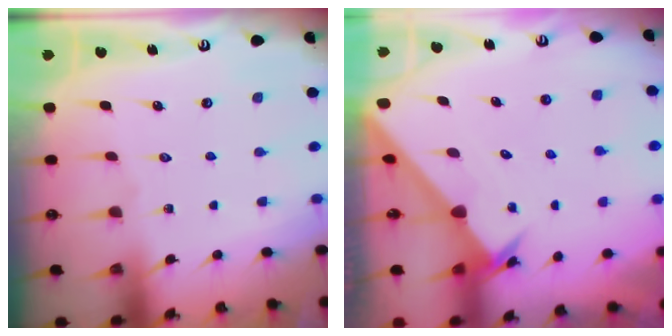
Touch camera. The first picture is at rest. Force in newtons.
{"total": 2.7, "press": 2.7, "slide": 0.2}